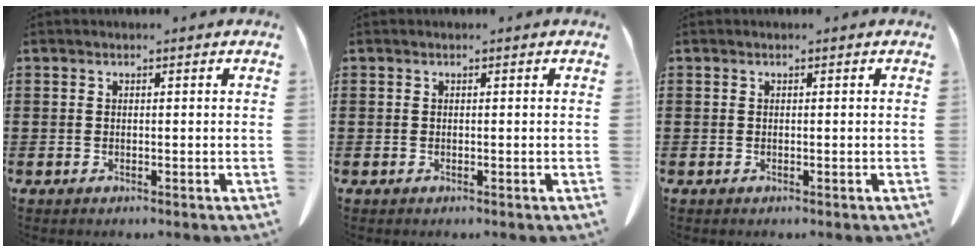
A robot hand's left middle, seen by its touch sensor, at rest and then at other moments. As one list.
[{"total": 0.0}, {"total": 0.0}]